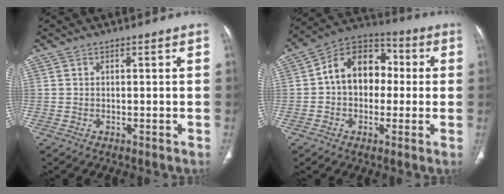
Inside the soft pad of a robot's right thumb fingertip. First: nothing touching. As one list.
[{"total": 13.5, "force": [0.9, 10.0, 9.0], "torque": [-0.105, 0.032, 0.001]}]